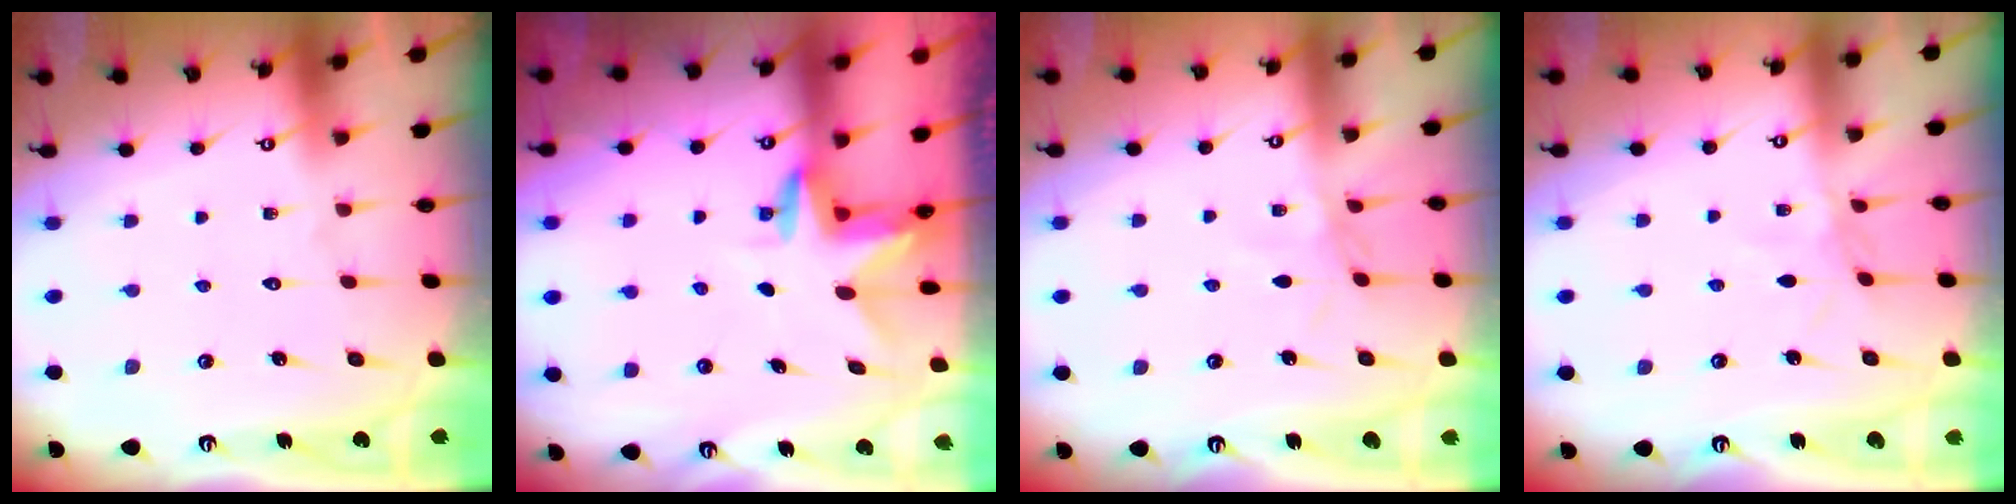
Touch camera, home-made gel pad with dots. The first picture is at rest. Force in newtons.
{"total": 3.0, "press": 3.0, "slide": 0.2}
{"total": 2.2, "press": 2.1, "slide": 0.5}
{"total": 2.7, "press": 2.6, "slide": 0.3}